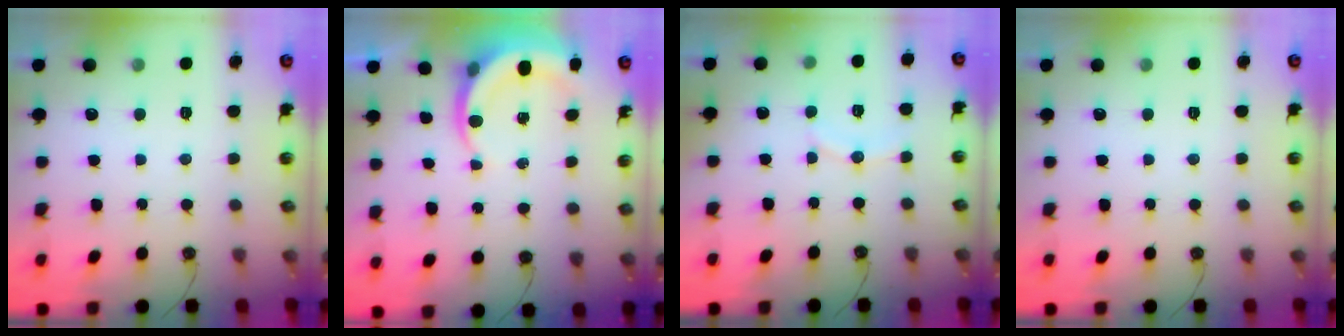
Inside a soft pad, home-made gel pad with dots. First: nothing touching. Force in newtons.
{"total": 5.9, "press": 5.8, "slide": 0.7}
{"total": 6.1, "press": 5.9, "slide": 1.7}
{"total": 0.0}